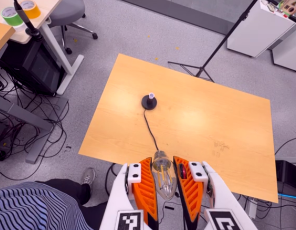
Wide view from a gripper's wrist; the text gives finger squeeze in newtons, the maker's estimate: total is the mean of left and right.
{"total": 22.8, "left": 24.5, "right": 21.0}